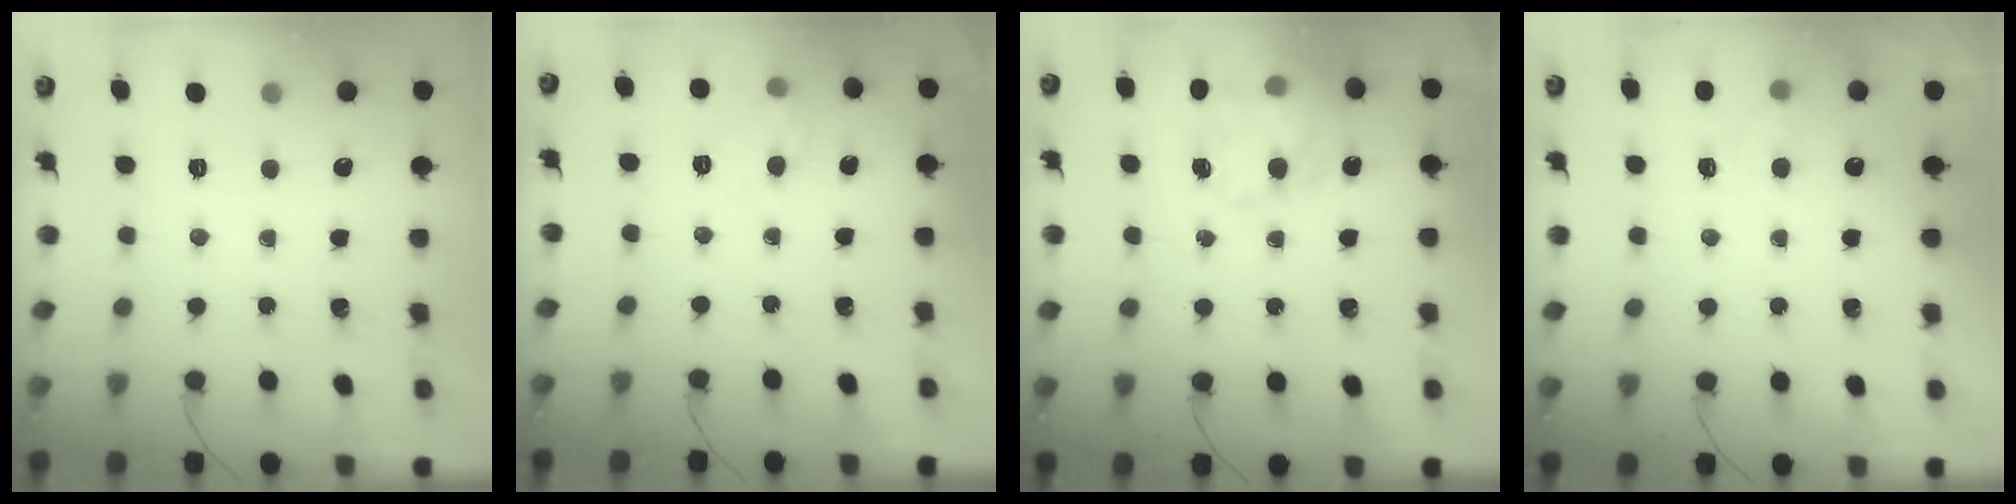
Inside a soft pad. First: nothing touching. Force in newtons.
{"total": 7.2, "press": 7.1, "slide": 0.8}
{"total": 18.1, "press": 17.7, "slide": 3.8}
{"total": 2.7, "press": 2.5, "slide": 1.1}